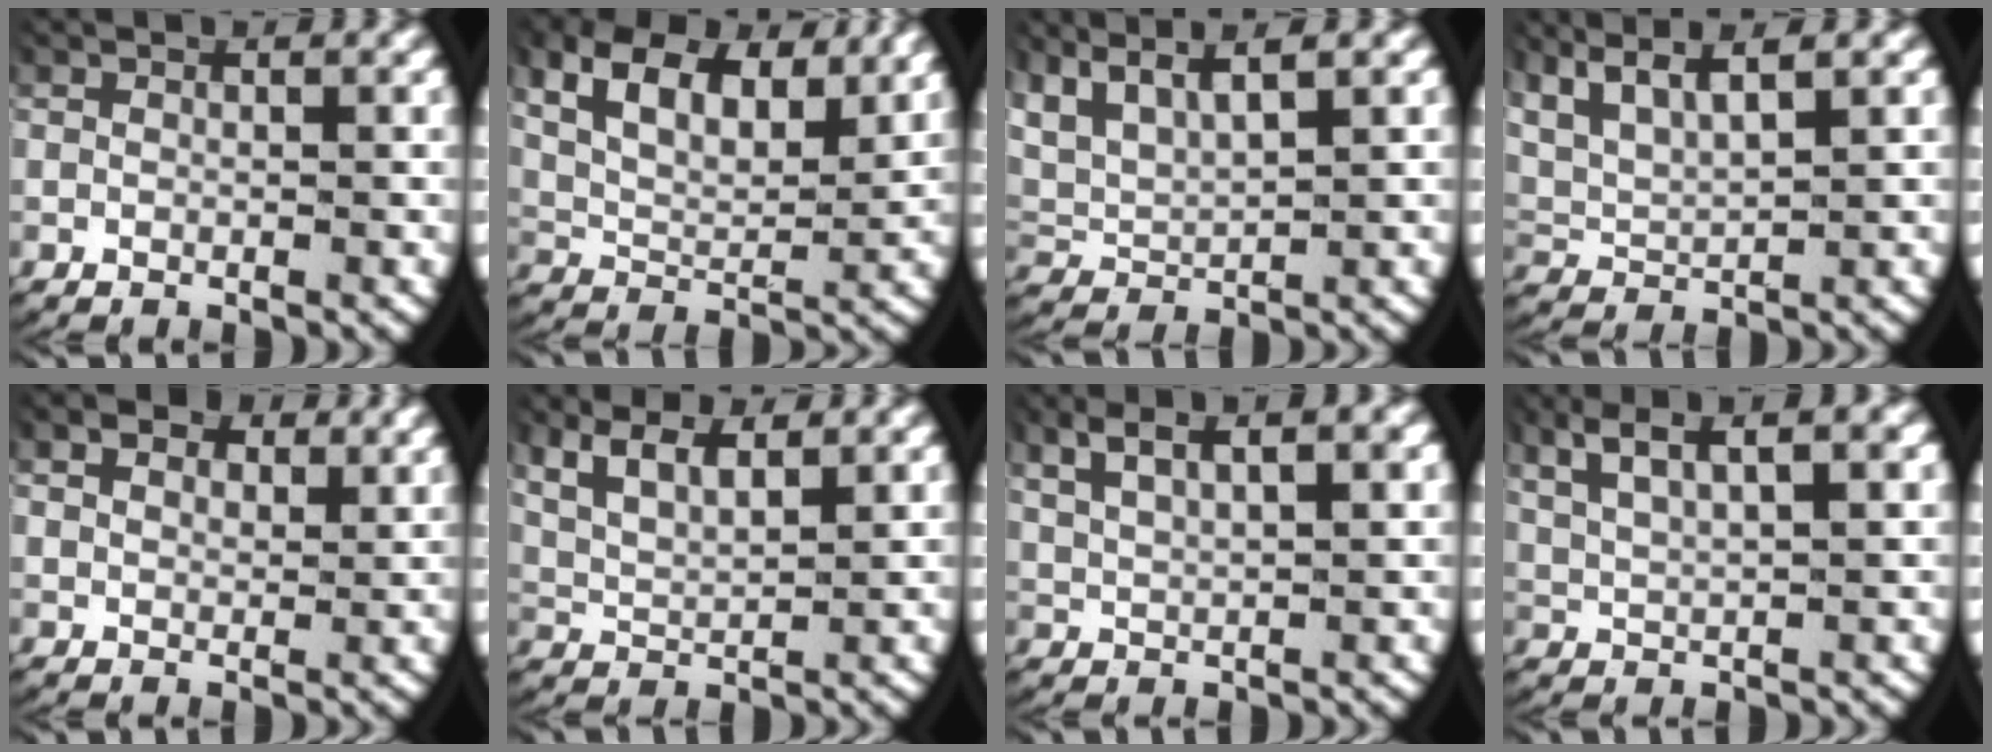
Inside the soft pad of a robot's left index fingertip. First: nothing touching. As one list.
[{"total": 8.8, "force": [4.2, 5.6, 5.4], "torque": [-0.110, -0.004, 0.065]}, {"total": 6.6, "force": [3.2, 4.3, 3.8], "torque": [-0.096, 0.006, 0.053]}, {"total": 7.1, "force": [3.8, 4.5, 4.1], "torque": [-0.095, 0.007, 0.061]}, {"total": 2.0, "force": [1.4, 1.1, 1.0], "torque": [-0.017, -0.008, 0.027]}, {"total": 5.3, "force": [2.3, 3.6, 3.1], "torque": [-0.073, -0.002, 0.039]}, {"total": 4.6, "force": [2.8, 1.8, 3.1], "torque": [-0.053, 0.015, 0.052]}, {"total": 5.4, "force": [3.4, 2.1, 3.7], "torque": [-0.065, 0.018, 0.060]}]